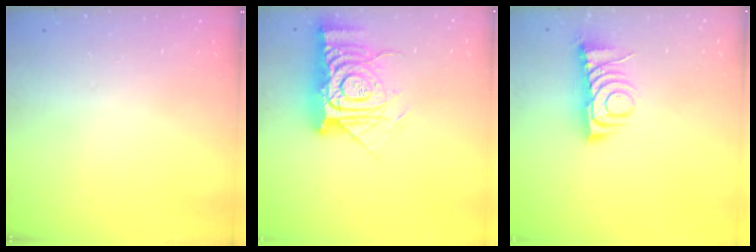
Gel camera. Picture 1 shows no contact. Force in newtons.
{"total": 14.6, "press": 14.5, "slide": 1.5}
{"total": 7.0, "press": 7.0, "slide": 0.9}